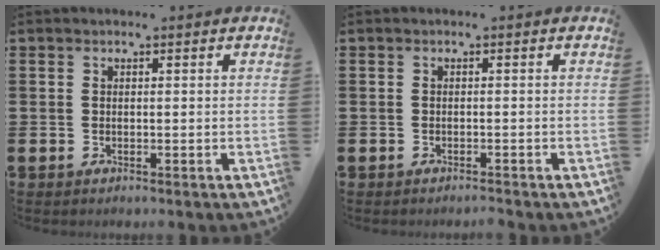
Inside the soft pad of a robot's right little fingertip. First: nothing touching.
{"total": 0.5, "force": [-0.5, 0.0, 0.1], "torque": [-0.003, -0.002, -0.010]}